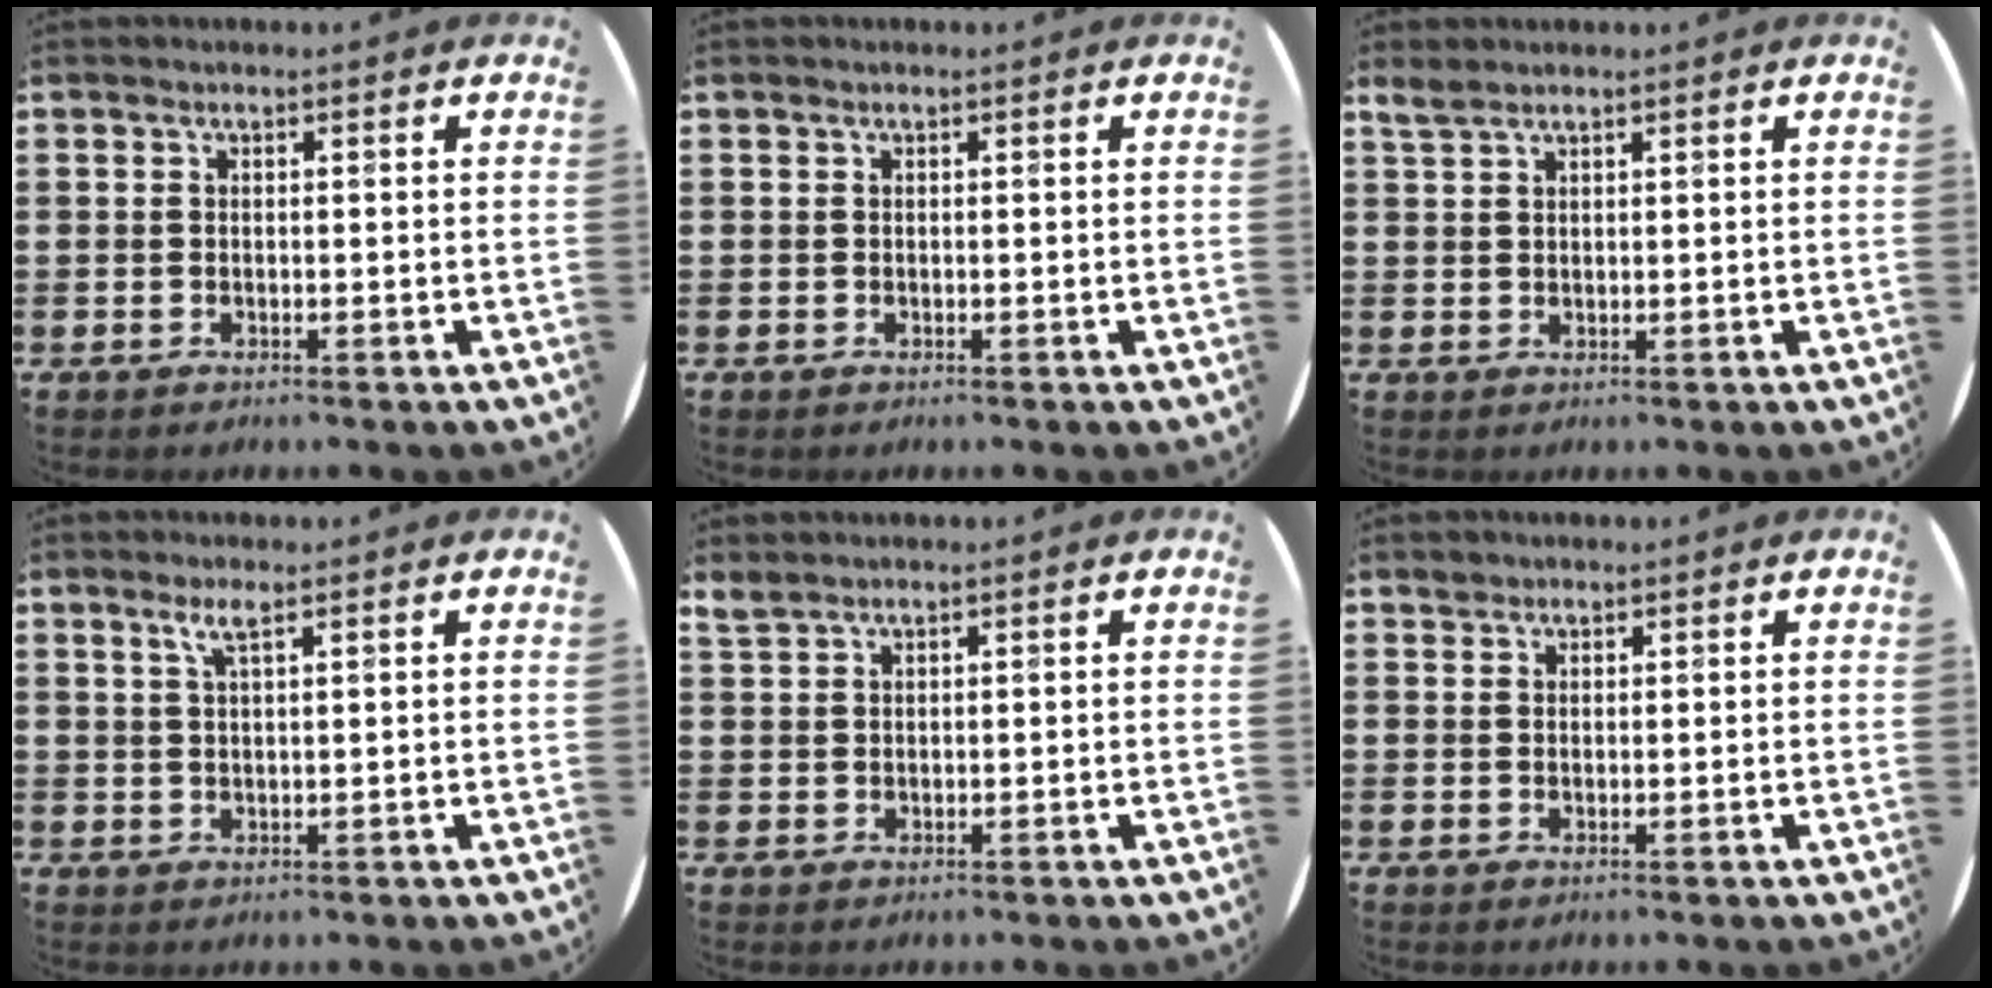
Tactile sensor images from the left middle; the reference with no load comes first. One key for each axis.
{"total": 0.0}
{"total": 1.7, "fx": 1.6, "fy": 0.4, "fz": 0.5, "tx": -0.013, "ty": 0.002, "tz": 0.030}
{"total": 2.4, "fx": 1.5, "fy": 0.3, "fz": 1.8, "tx": -0.037, "ty": 0.004, "tz": 0.026}
{"total": 1.4, "fx": 1.4, "fy": 0.1, "fz": 0.2, "tx": -0.005, "ty": 0.001, "tz": 0.026}
{"total": 1.1, "fx": 1.0, "fy": 0.4, "fz": -0.1, "tx": 0.008, "ty": 0.000, "tz": 0.018}